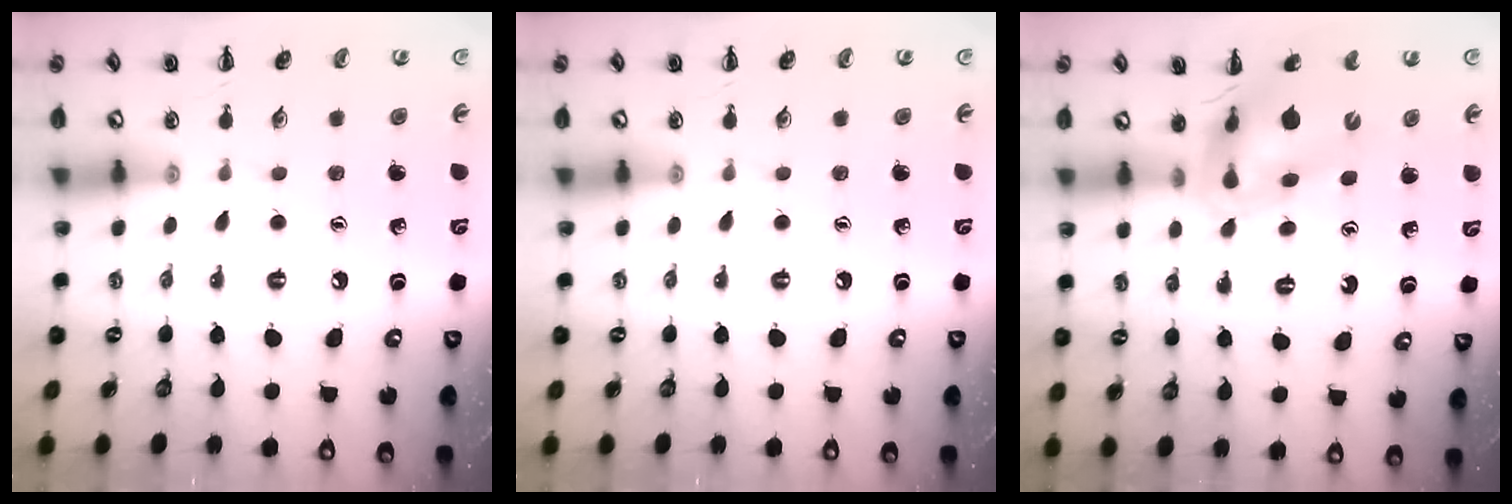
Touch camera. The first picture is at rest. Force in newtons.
{"total": 0.0}
{"total": 9.3, "press": 8.9, "slide": 2.8}